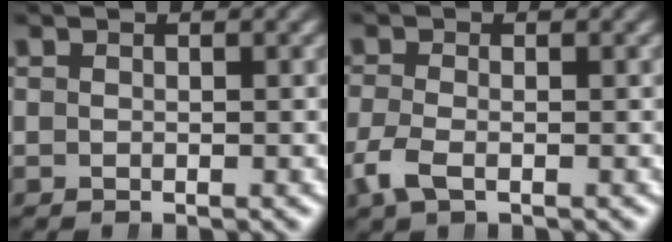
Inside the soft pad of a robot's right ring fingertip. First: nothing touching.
{"total": 2.5, "force": [-1.4, 1.1, 1.7], "torque": [-0.048, -0.014, -0.019]}